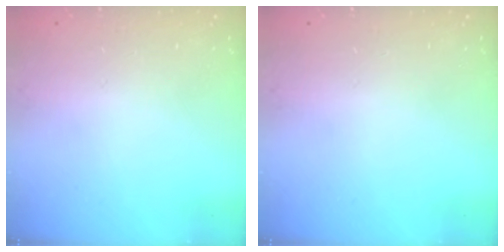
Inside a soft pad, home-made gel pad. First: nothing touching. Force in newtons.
{"total": 0.0}